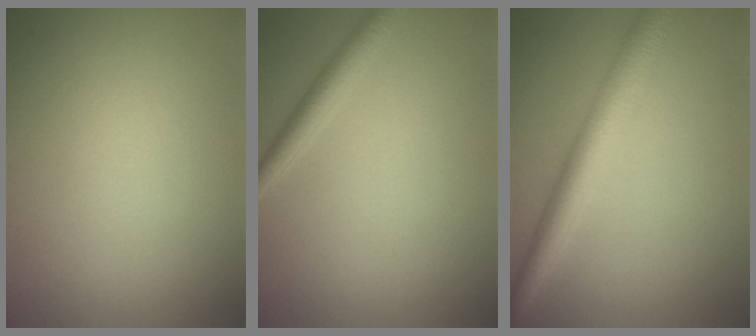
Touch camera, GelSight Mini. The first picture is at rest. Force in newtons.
{"total": 2.2, "press": 2.2, "slide": 0.2}
{"total": 5.0, "press": 5.0, "slide": 0.1}